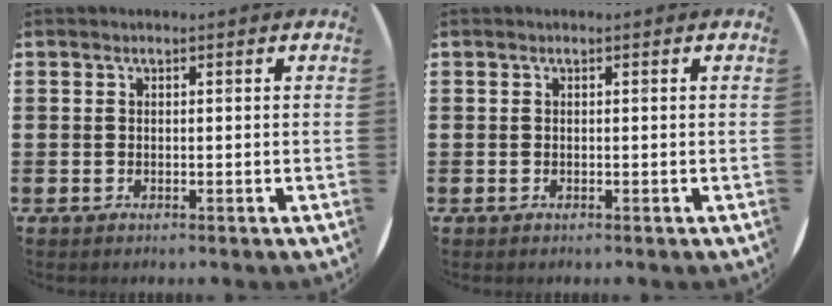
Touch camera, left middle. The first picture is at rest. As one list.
[{"total": 0.0}]